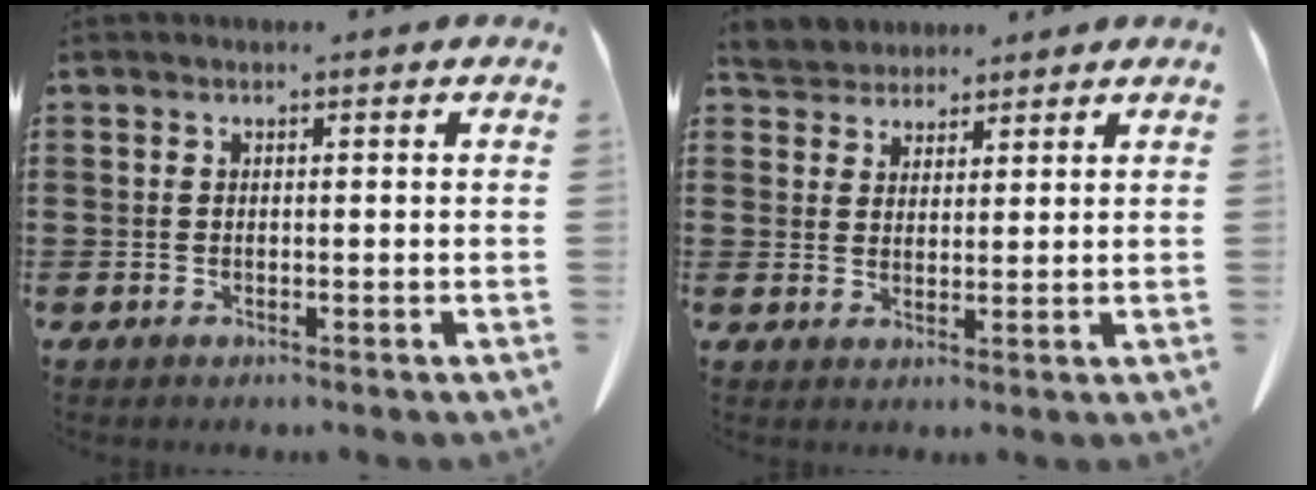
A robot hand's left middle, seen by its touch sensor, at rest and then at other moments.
{"total": 3.7, "force": [3.5, 1.2, -0.1], "torque": [-0.012, -0.009, 0.067]}